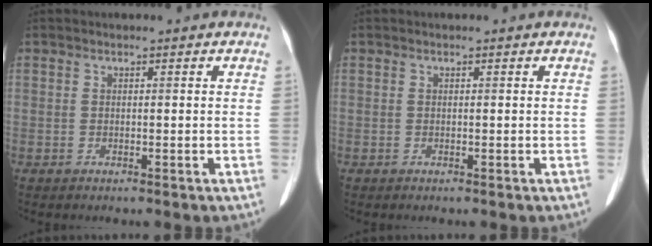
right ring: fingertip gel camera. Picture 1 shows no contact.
{"total": 0.0}